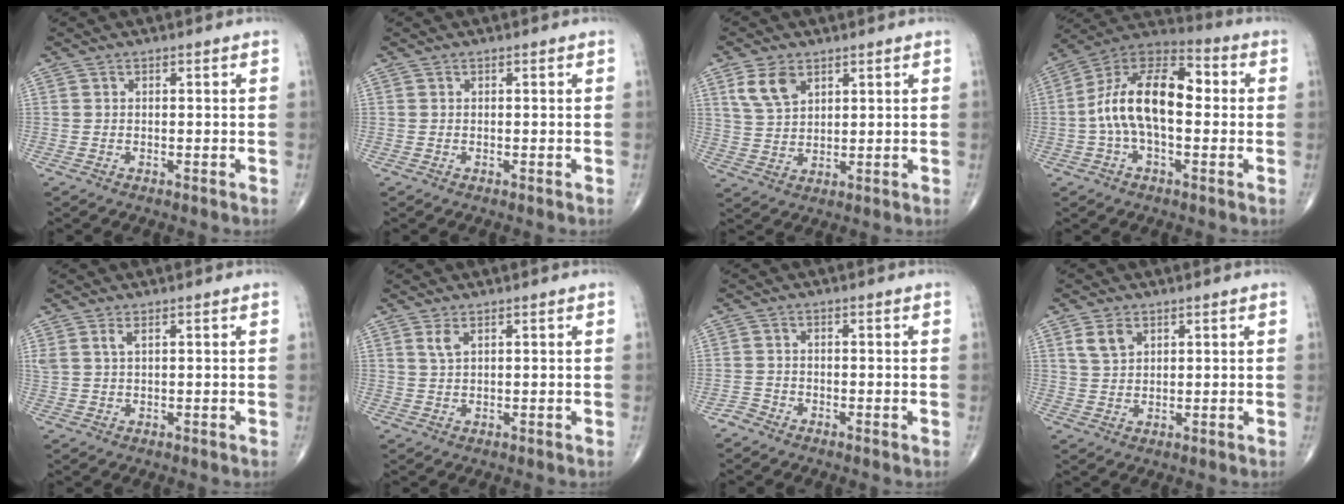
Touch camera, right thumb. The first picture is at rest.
{"total": 0.0}
{"total": 6.5, "force": [3.4, 3.9, 3.9], "torque": [-0.067, -0.010, 0.072]}
{"total": 16.6, "force": [0.1, 8.6, 14.2], "torque": [-0.245, 0.046, -0.011]}
{"total": 2.1, "force": [1.2, 0.7, 1.6], "torque": [-0.040, 0.005, 0.031]}
{"total": 2.0, "force": [1.1, 0.7, 1.5], "torque": [-0.033, -0.001, 0.028]}
{"total": 1.4, "force": [-1.3, 0.6, -0.1], "torque": [0.004, -0.002, -0.031]}
{"total": 4.1, "force": [2.1, 2.7, 2.3], "torque": [-0.037, -0.007, 0.047]}